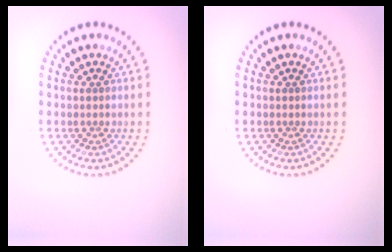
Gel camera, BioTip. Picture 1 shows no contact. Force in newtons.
{"total": 0.0}